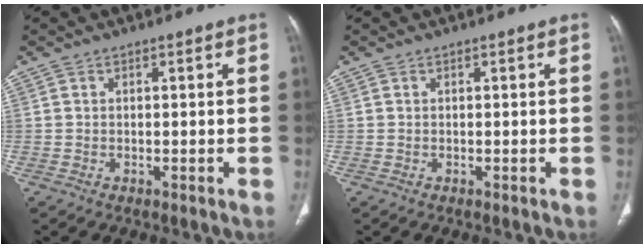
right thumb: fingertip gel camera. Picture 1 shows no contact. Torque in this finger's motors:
{"motor_torque": [-0.05, 0.06, -0.02, 0.02, 0.00]}